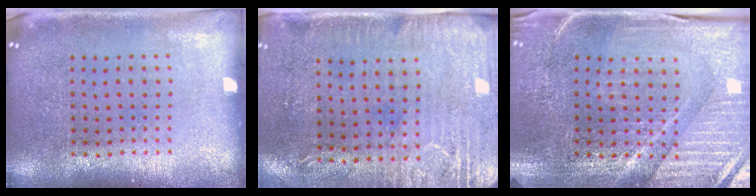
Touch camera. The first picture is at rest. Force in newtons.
{"total": 3.0, "press": 2.4, "slide": 1.7}
{"total": 3.8, "press": 3.8, "slide": 0.7}